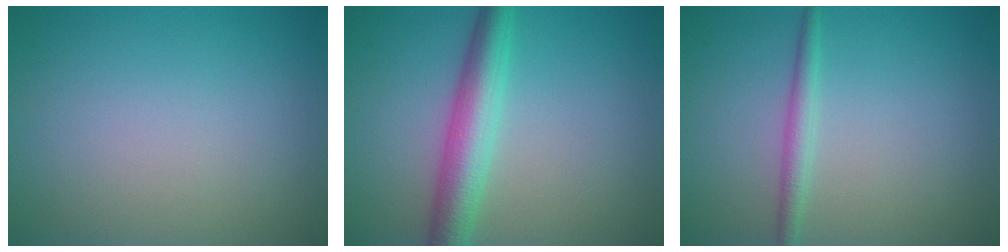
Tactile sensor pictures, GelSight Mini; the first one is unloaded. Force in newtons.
{"total": 4.9, "press": 4.9, "slide": 0.0}
{"total": 1.7, "press": 1.7, "slide": 0.1}